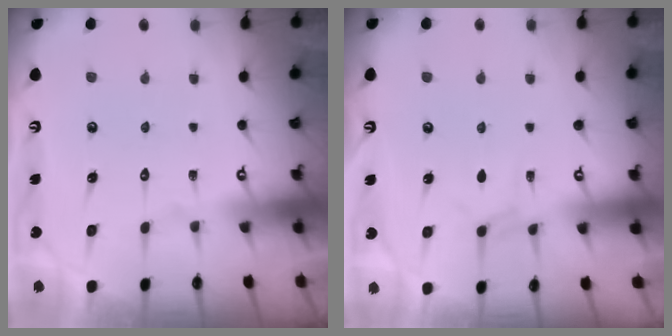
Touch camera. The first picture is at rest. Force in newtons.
{"total": 4.0, "press": 3.9, "slide": 0.6}